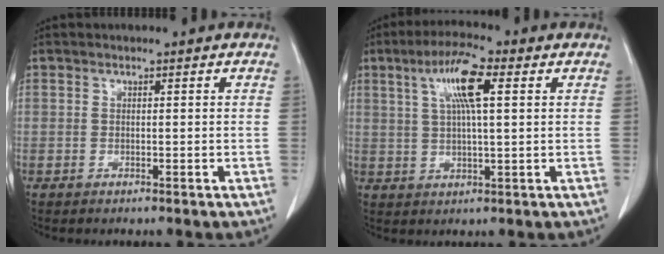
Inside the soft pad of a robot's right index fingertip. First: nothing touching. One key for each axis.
{"total": 8.3, "fx": 3.0, "fy": 1.1, "fz": 7.6, "tx": -0.147, "ty": 0.011, "tz": 0.052}